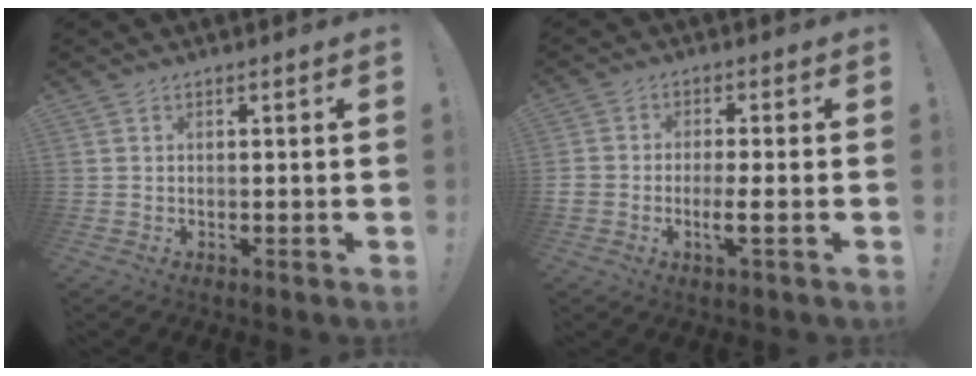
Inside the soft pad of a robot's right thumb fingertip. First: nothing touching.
{"total": 4.6, "force": [-1.7, 1.1, 4.1], "torque": [-0.073, -0.003, -0.030]}